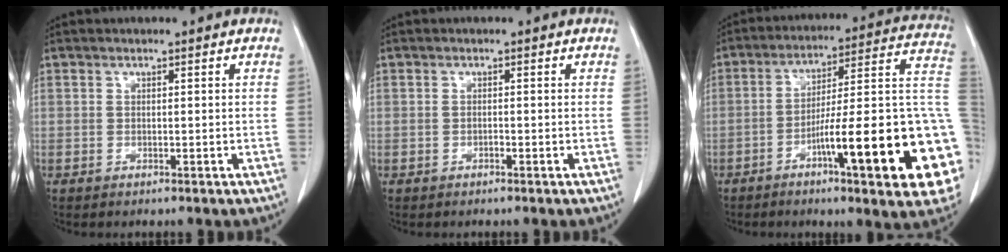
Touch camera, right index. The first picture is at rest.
{"total": 0.0}
{"total": 23.9, "force": [-7.3, 1.9, 22.7], "torque": [-0.228, 0.009, -0.105]}